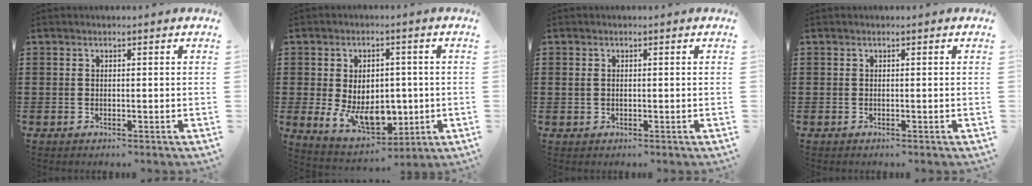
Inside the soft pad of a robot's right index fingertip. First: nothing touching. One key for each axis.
{"total": 9.0, "fx": -1.2, "fy": 6.1, "fz": 6.6, "tx": -0.106, "ty": 0.002, "tz": -0.023}
{"total": 1.0, "fx": 0.2, "fy": 0.8, "fz": 0.6, "tx": -0.015, "ty": 0.006, "tz": 0.003}
{"total": 0.0}